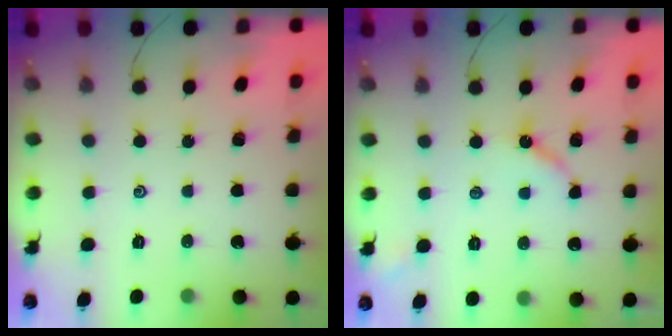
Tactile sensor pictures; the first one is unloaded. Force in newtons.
{"total": 5.5, "press": 5.5, "slide": 0.5}